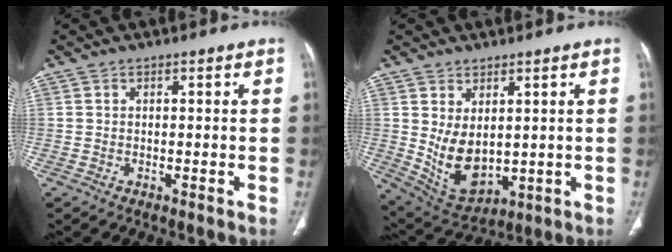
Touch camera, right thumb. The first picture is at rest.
{"total": 9.5, "force": [1.1, 5.9, 7.4], "torque": [-0.116, -0.017, 0.051]}